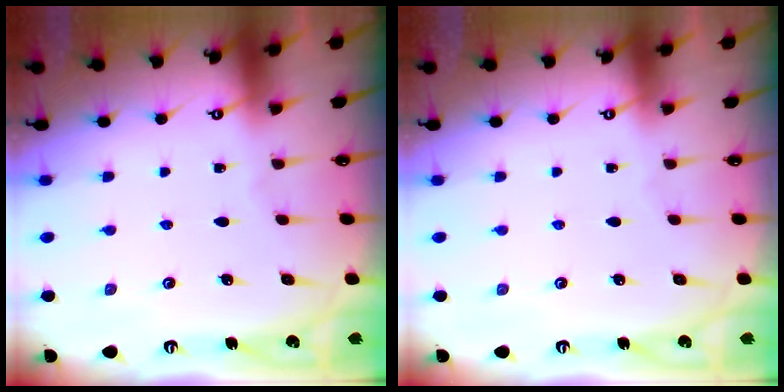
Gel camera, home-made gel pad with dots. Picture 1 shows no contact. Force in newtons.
{"total": 0.0}